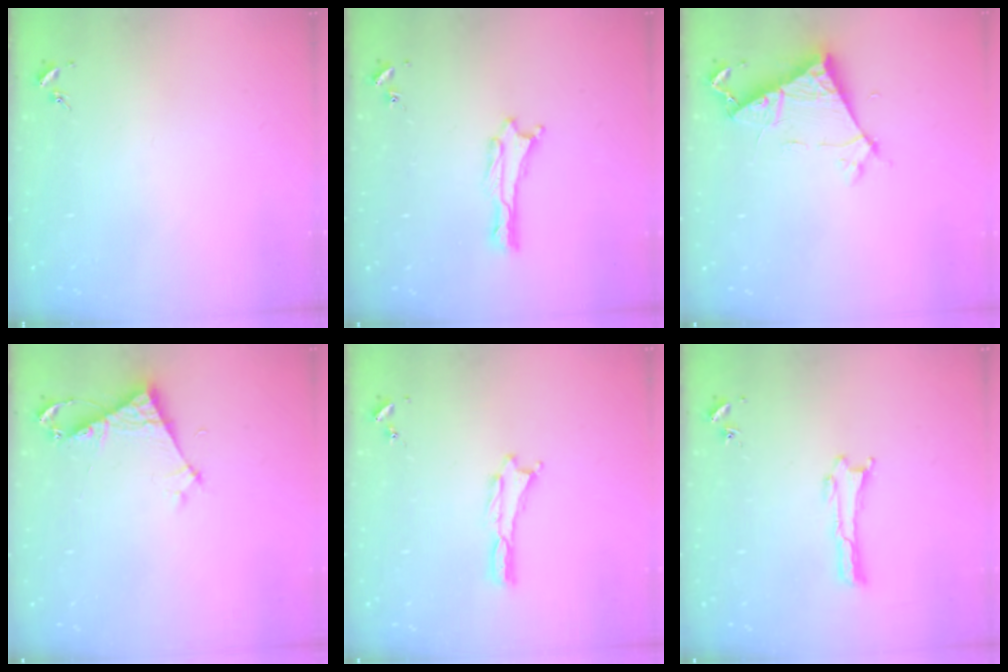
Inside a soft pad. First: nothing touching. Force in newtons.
{"total": 0.6, "press": 0.6, "slide": 0.1}
{"total": 6.4, "press": 6.4, "slide": 0.6}
{"total": 4.9, "press": 4.9, "slide": 0.2}
{"total": 0.0}
{"total": 0.0}